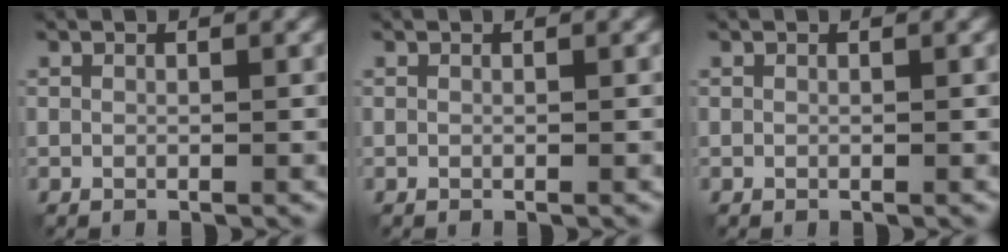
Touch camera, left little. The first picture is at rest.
{"total": 0.0}
{"total": 0.0}